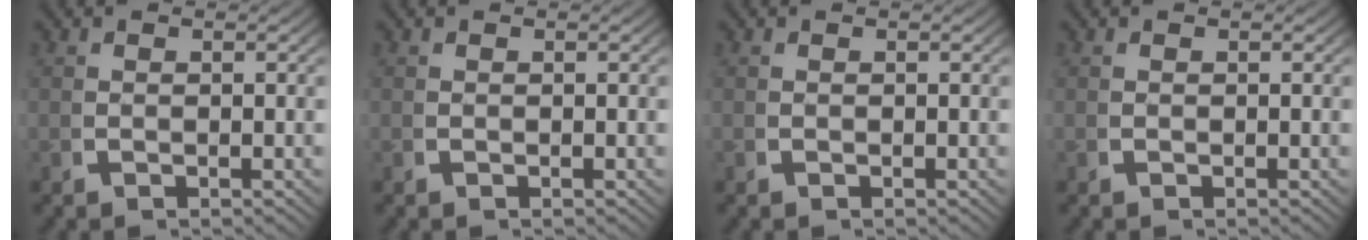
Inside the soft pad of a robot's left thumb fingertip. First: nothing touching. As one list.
[{"total": 0.0}, {"total": 0.0}, {"total": 0.0}]